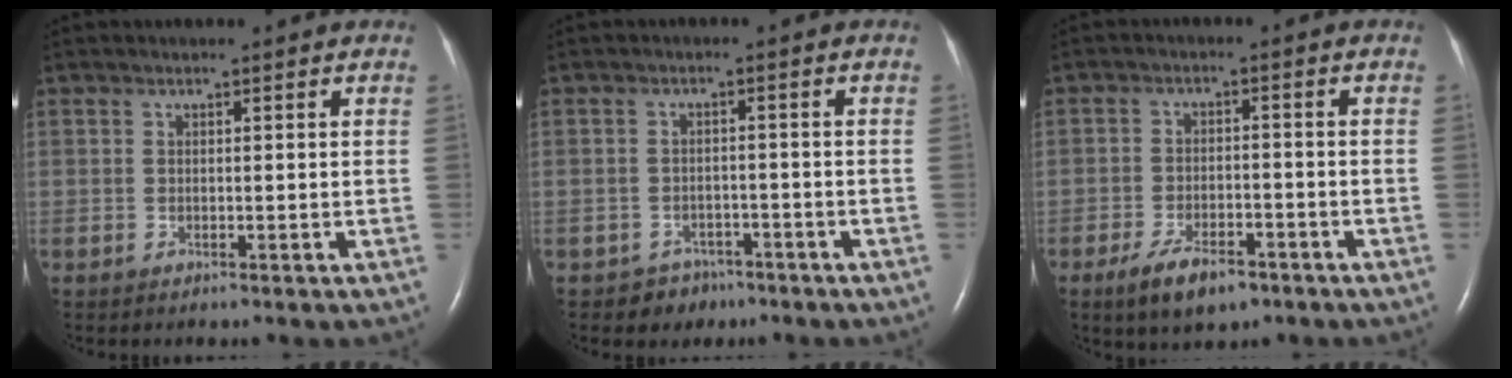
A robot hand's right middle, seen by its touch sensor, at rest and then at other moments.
{"total": 3.4, "force": [-2.3, 2.4, -0.1], "torque": [-0.004, 0.010, -0.030]}
{"total": 6.7, "force": [-4.4, 2.7, 4.3], "torque": [-0.081, -0.004, -0.070]}